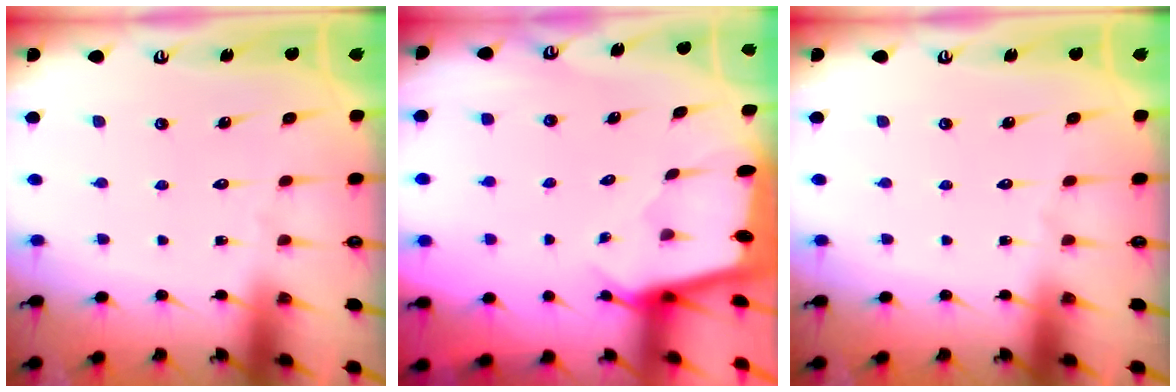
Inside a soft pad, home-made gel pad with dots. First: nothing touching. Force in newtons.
{"total": 1.5, "press": 1.5, "slide": 0.2}
{"total": 0.0}